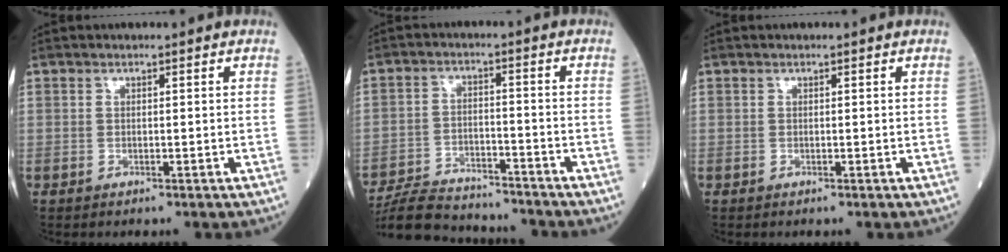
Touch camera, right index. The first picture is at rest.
{"total": 12.2, "force": [-11.7, 2.0, 2.7], "torque": [-0.048, 0.010, -0.188]}
{"total": 0.0}